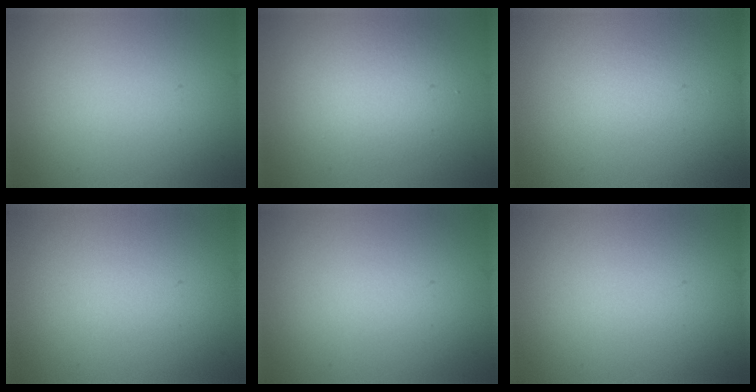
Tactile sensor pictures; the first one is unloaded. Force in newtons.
{"total": 3.8, "press": 3.8, "slide": 0.3}
{"total": 0.8, "press": 0.8, "slide": 0.0}
{"total": 0.0}
{"total": 0.0}
{"total": 0.0}